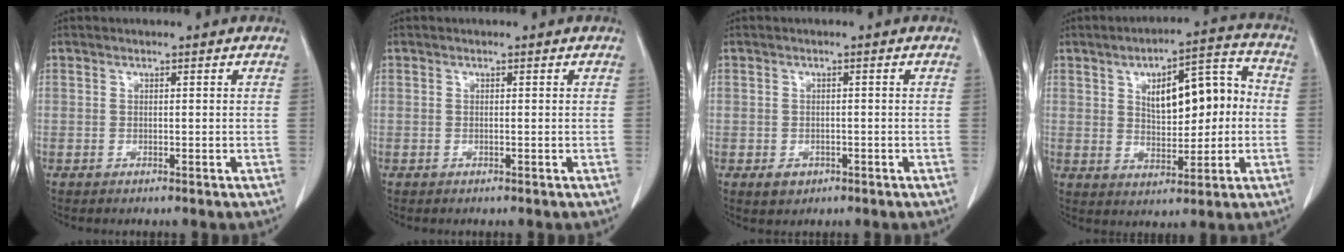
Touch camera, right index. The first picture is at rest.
{"total": 0.0}
{"total": 2.0, "force": [-1.0, 1.6, 0.8], "torque": [-0.009, 0.003, -0.005]}
{"total": 12.1, "force": [1.4, 4.9, 11.0], "torque": [-0.160, 0.035, 0.029]}